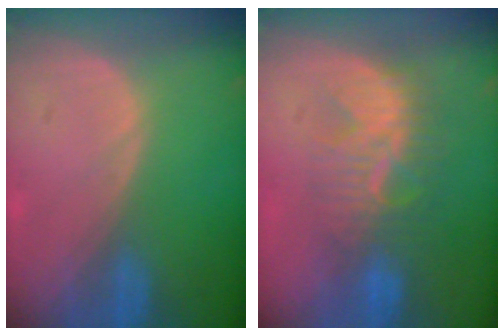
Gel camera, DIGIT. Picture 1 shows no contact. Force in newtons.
{"total": 8.0, "press": 7.8, "slide": 2.1}